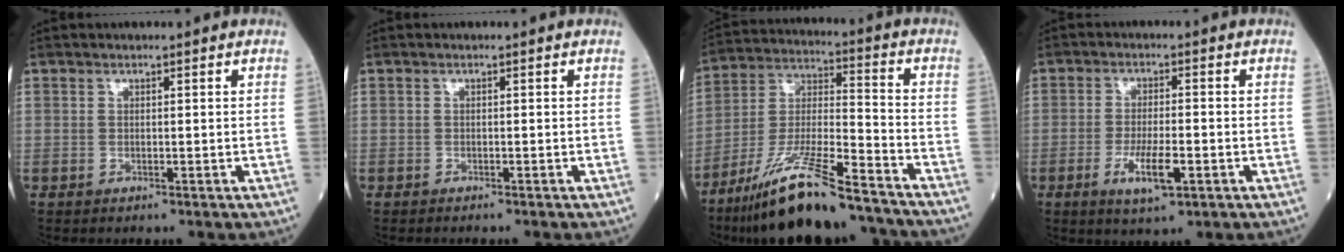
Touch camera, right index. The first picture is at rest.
{"total": 1.0, "force": [-0.9, 0.0, 0.4], "torque": [-0.002, 0.001, -0.013]}
{"total": 17.9, "force": [-14.0, 2.0, 11.0], "torque": [-0.223, -0.025, -0.254]}
{"total": 6.0, "force": [-2.3, 1.2, 5.5], "torque": [-0.104, -0.008, -0.037]}